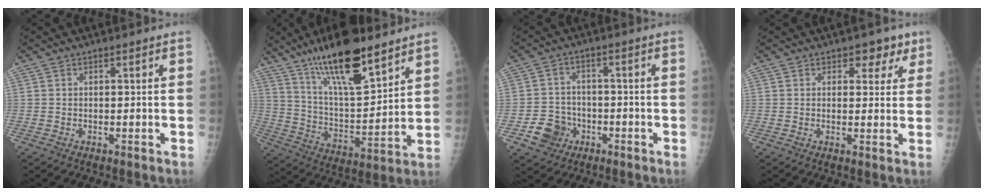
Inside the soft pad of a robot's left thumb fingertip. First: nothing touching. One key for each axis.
{"total": 19.9, "fx": 13.6, "fy": 5.9, "fz": 13.3, "tx": -0.202, "ty": -0.066, "tz": 0.243}
{"total": 6.9, "fx": -3.0, "fy": 5.9, "fz": 1.8, "tx": -0.007, "ty": 0.019, "tz": -0.045}
{"total": 4.3, "fx": 2.6, "fy": 2.9, "fz": 2.0, "tx": 0.010, "ty": -0.009, "tz": 0.028}